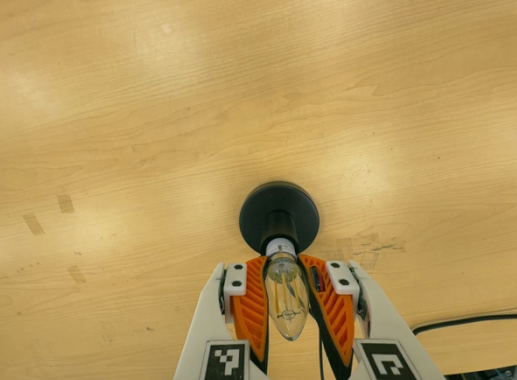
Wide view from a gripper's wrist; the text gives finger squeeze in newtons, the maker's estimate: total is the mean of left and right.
{"total": 23.0, "left": 25.6, "right": 20.5}